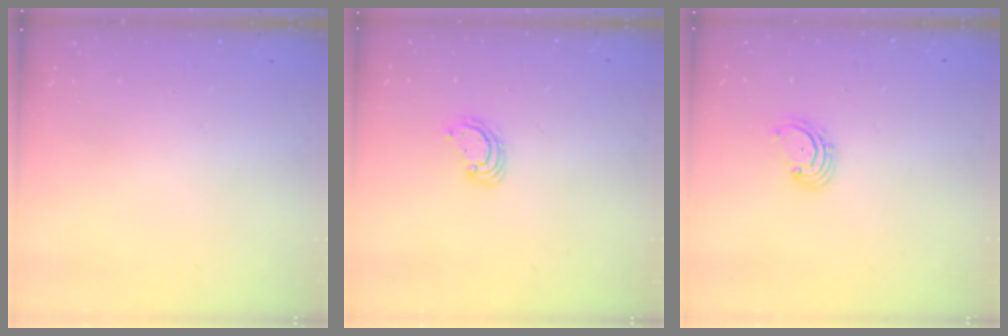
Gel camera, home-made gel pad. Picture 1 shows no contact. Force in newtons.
{"total": 3.9, "press": 3.8, "slide": 0.4}
{"total": 2.0, "press": 1.9, "slide": 0.6}